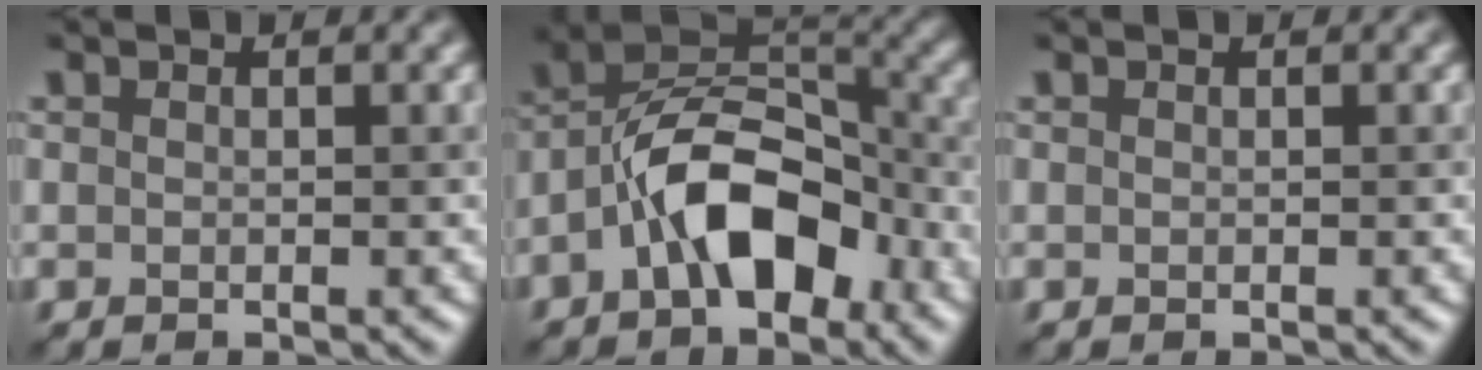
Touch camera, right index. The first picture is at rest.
{"total": 8.8, "force": [-3.5, 4.8, 6.5], "torque": [-0.098, 0.022, -0.073]}
{"total": 0.0}